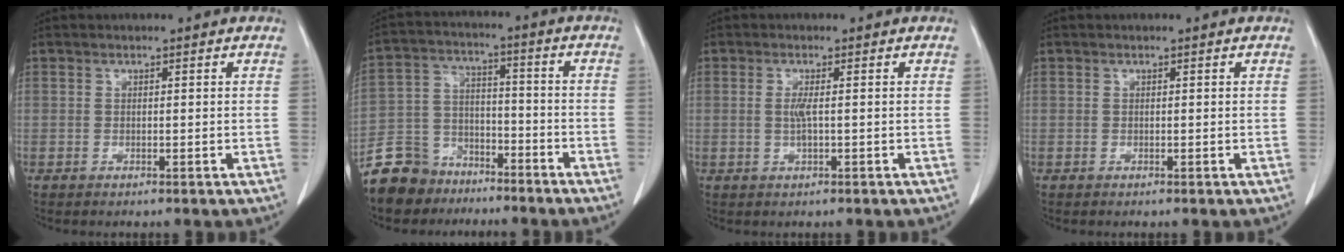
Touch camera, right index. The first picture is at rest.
{"total": 9.8, "force": [-7.7, 5.9, 1.4], "torque": [-0.040, 0.025, -0.141]}
{"total": 1.9, "force": [-0.1, 0.2, 1.9], "torque": [-0.044, -0.001, -0.002]}
{"total": 0.0}